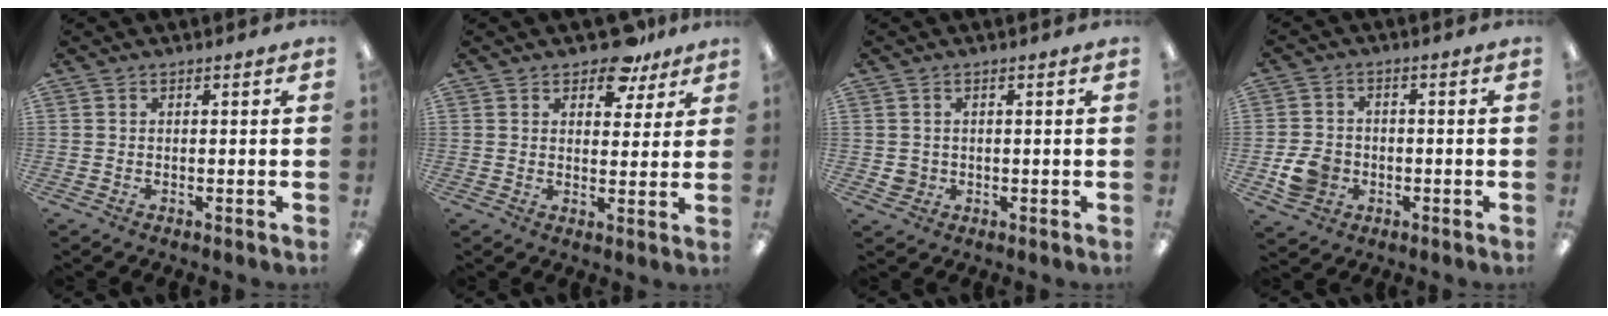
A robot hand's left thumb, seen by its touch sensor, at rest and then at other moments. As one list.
[{"total": 8.3, "force": [6.1, 4.1, 3.9], "torque": [-0.036, -0.033, 0.103]}, {"total": 2.3, "force": [0.2, 2.2, 0.7], "torque": [-0.006, 0.000, 0.000]}, {"total": 6.8, "force": [-2.1, 5.6, 3.3], "torque": [-0.065, 0.010, -0.036]}]